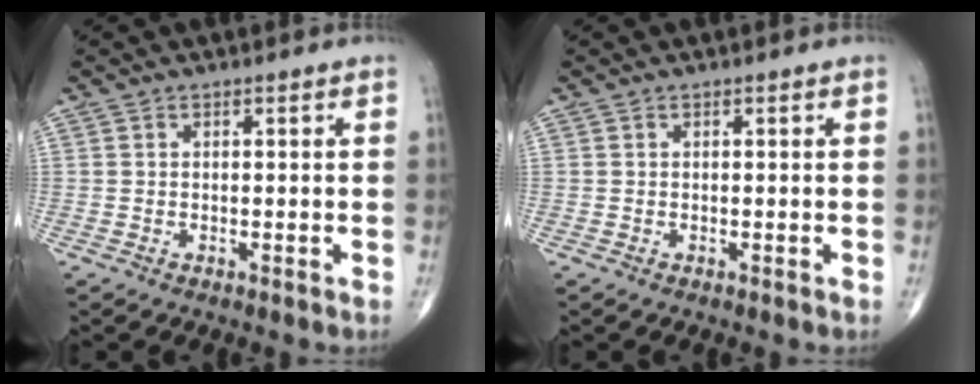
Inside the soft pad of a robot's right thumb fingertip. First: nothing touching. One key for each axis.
{"total": 0.0}